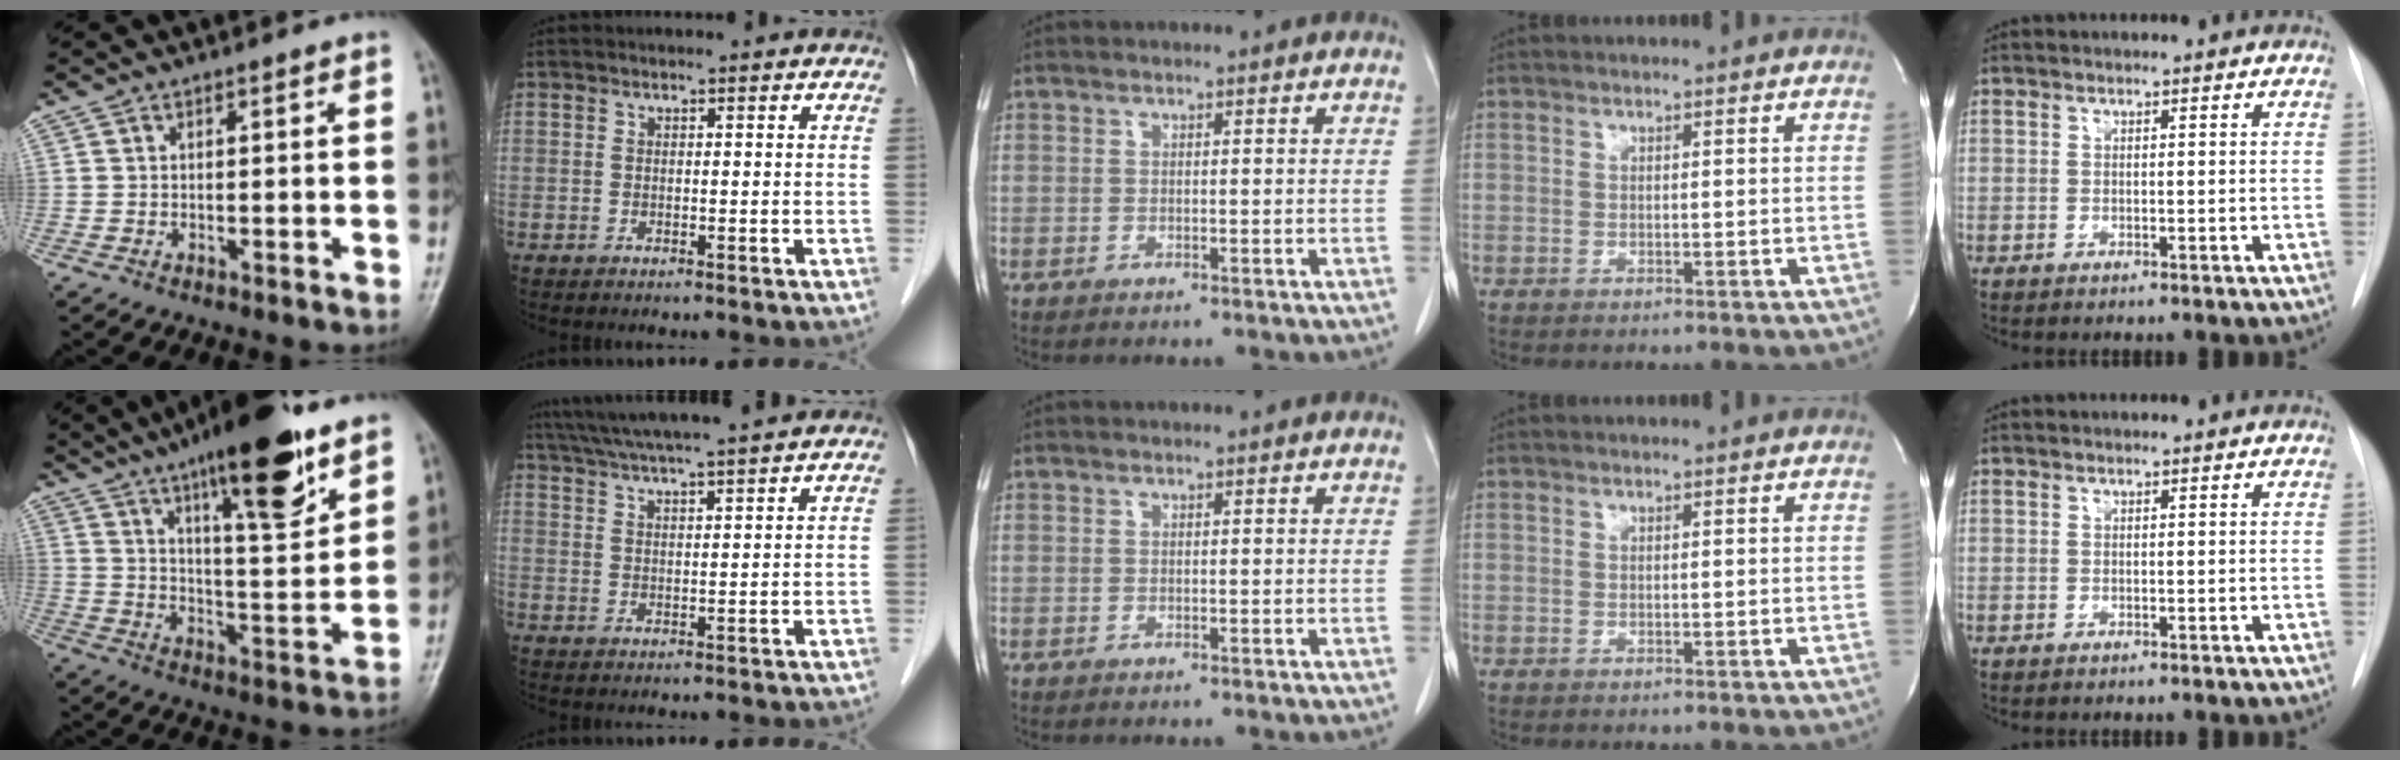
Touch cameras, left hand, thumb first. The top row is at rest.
{"thumb": {"total": 20.2, "force": [12.5, 5.4, 15.0], "torque": [-0.202, -0.056, 0.199]}, "index": {"total": 13.2, "force": [11.6, -0.3, 6.3], "torque": [-0.114, 0.031, 0.171]}}